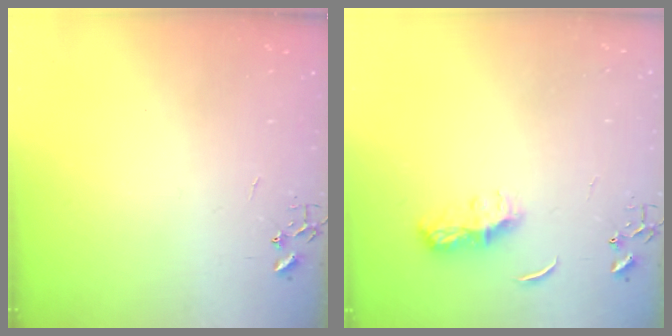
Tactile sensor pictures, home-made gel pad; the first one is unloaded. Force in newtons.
{"total": 7.2, "press": 7.2, "slide": 0.7}